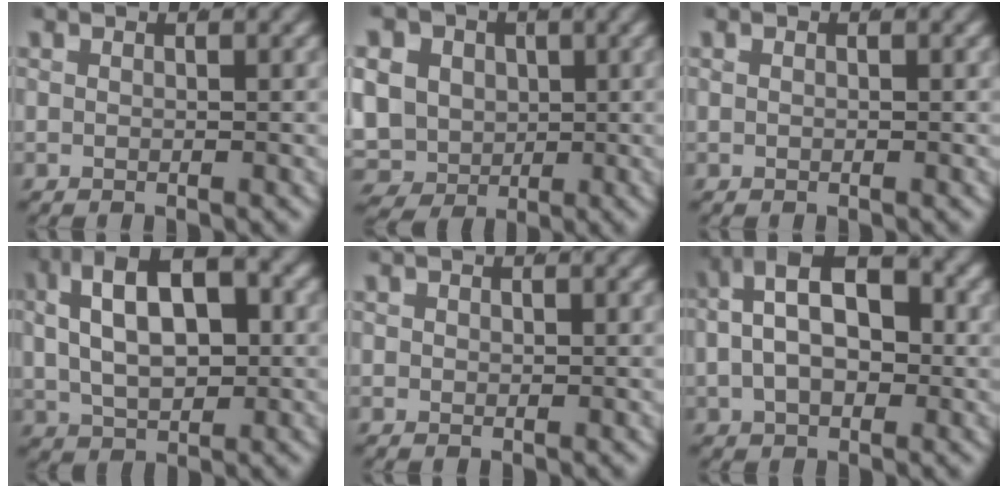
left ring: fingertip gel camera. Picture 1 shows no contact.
{"total": 13.6, "force": [-2.5, 12.5, 4.7], "torque": [-0.142, -0.059, -0.048]}
{"total": 0.0}
{"total": 9.2, "force": [1.4, 6.0, 6.8], "torque": [-0.121, 0.001, 0.018]}
{"total": 0.8, "force": [-0.2, 0.7, 0.2], "torque": [-0.013, -0.006, 0.001]}
{"total": 9.1, "force": [0.7, 6.2, 6.6], "torque": [-0.114, 0.005, -0.002]}